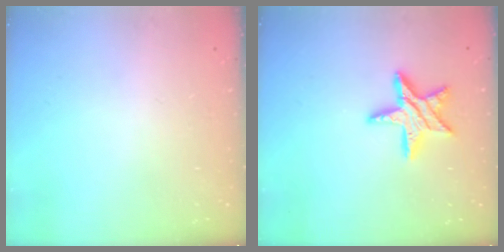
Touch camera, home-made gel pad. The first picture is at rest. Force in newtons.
{"total": 11.5, "press": 11.5, "slide": 0.7}